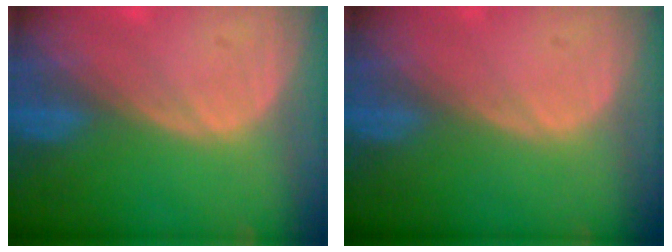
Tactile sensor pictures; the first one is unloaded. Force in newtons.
{"total": 0.0}